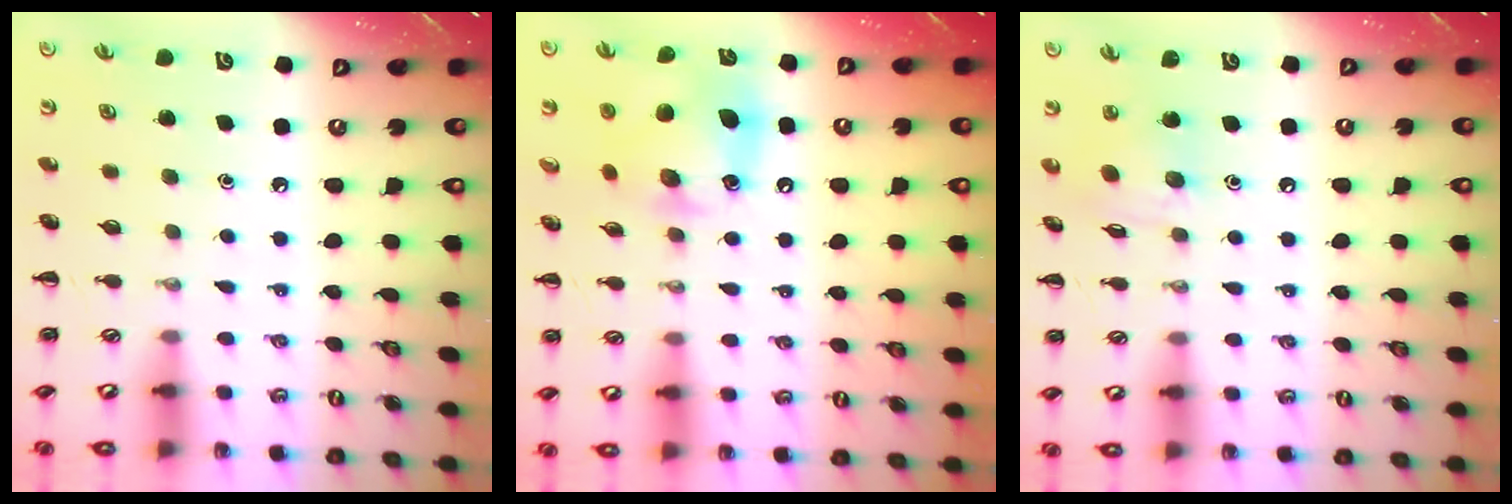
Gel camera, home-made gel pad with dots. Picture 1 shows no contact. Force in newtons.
{"total": 12.3, "press": 12.2, "slide": 1.6}
{"total": 7.4, "press": 7.3, "slide": 0.9}